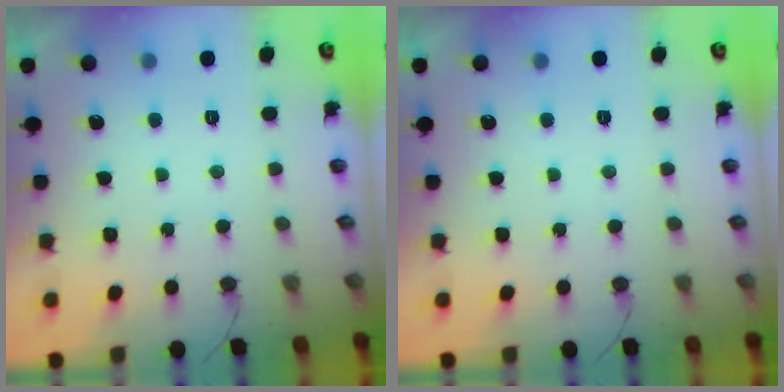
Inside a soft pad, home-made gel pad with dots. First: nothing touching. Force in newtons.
{"total": 0.0}